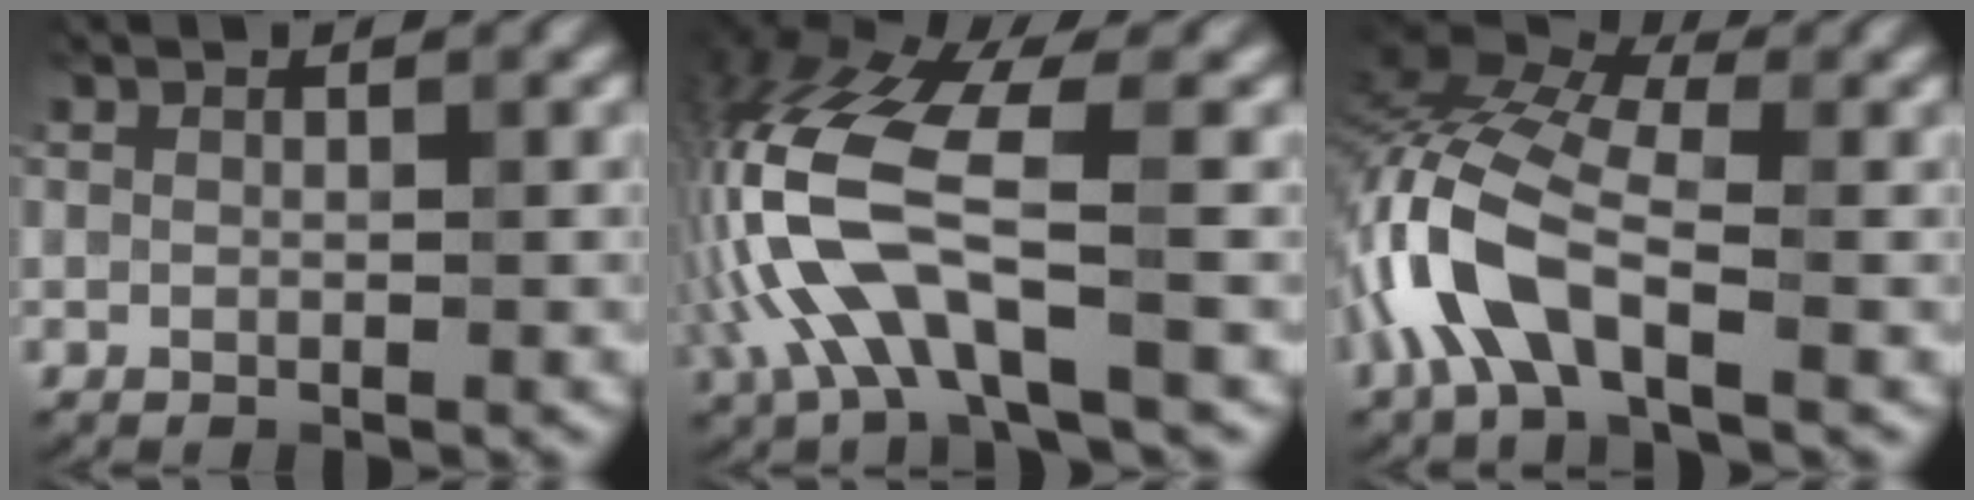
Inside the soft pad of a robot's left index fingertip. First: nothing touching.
{"total": 8.8, "force": [-2.2, 3.2, 7.9], "torque": [-0.190, 0.013, -0.048]}
{"total": 8.8, "force": [-2.9, 4.0, 7.3], "torque": [-0.172, 0.015, -0.076]}